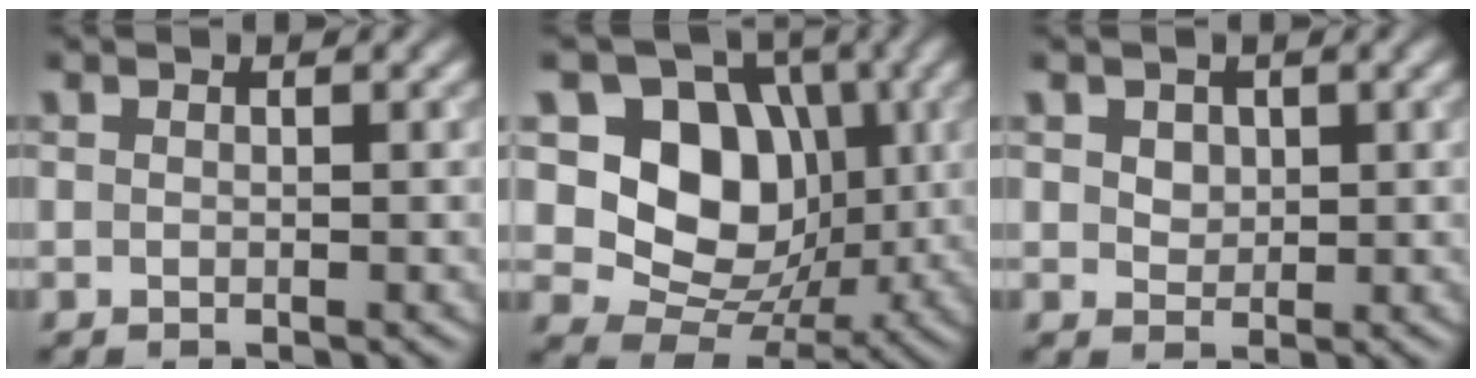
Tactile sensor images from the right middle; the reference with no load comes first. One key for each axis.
{"total": 9.9, "fx": 1.6, "fy": 7.9, "fz": 5.8, "tx": -0.100, "ty": -0.016, "tz": 0.014}
{"total": 2.1, "fx": 0.9, "fy": 1.6, "fz": 1.0, "tx": -0.021, "ty": 0.009, "tz": 0.017}